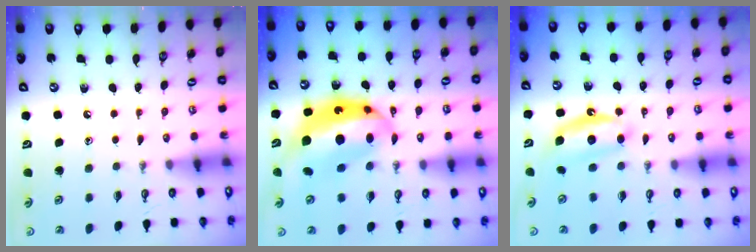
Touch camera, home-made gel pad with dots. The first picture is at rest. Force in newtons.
{"total": 16.3, "press": 16.3, "slide": 1.6}
{"total": 6.5, "press": 6.4, "slide": 0.5}